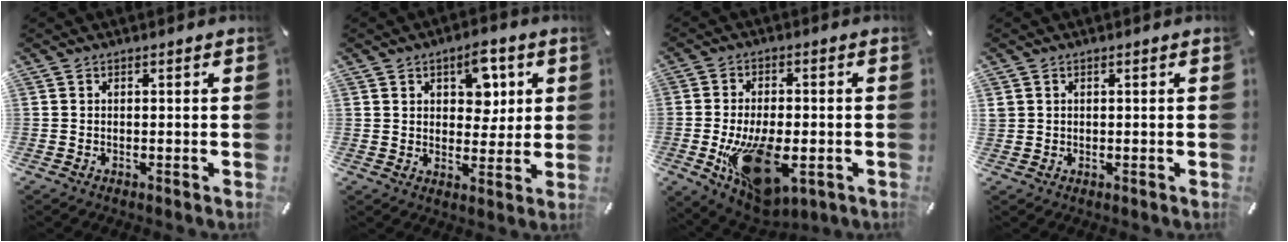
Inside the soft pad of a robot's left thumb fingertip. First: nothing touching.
{"total": 8.9, "force": [3.7, 5.9, 5.5], "torque": [-0.064, -0.005, 0.059]}
{"total": 17.4, "force": [-4.4, 9.4, 13.9], "torque": [-0.235, -0.009, -0.061]}
{"total": 1.2, "force": [0.6, 1.0, 0.2], "torque": [-0.003, 0.002, 0.011]}